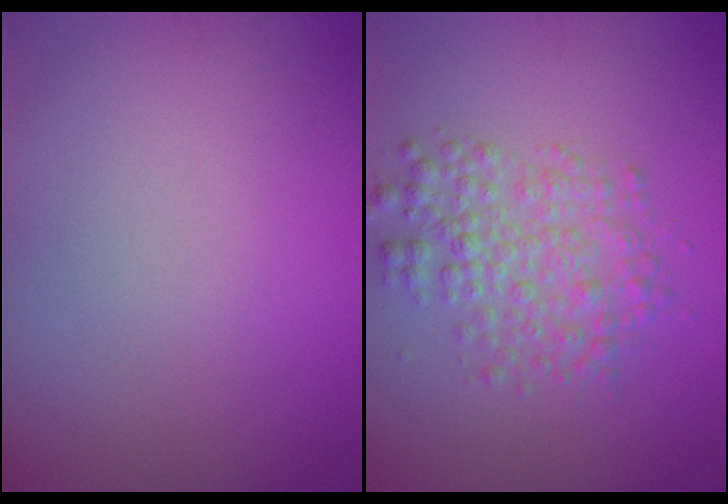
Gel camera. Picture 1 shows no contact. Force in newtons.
{"total": 3.9, "press": 3.9, "slide": 0.0}